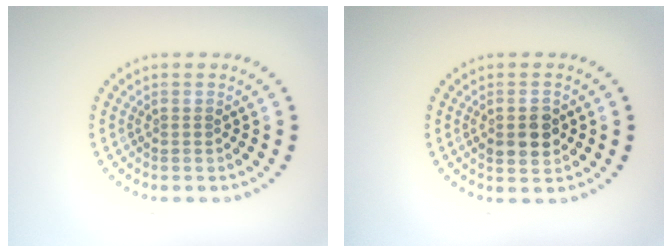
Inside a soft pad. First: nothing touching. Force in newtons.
{"total": 3.0, "press": 3.0, "slide": 0.1}